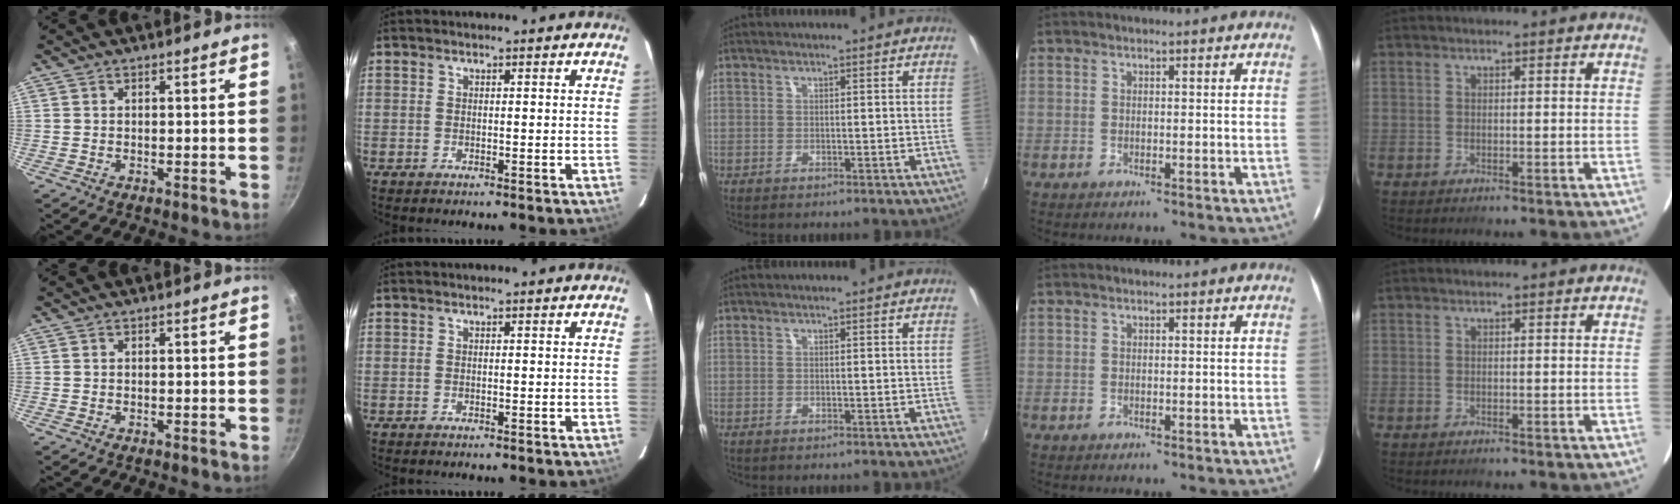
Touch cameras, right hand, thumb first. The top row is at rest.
{}